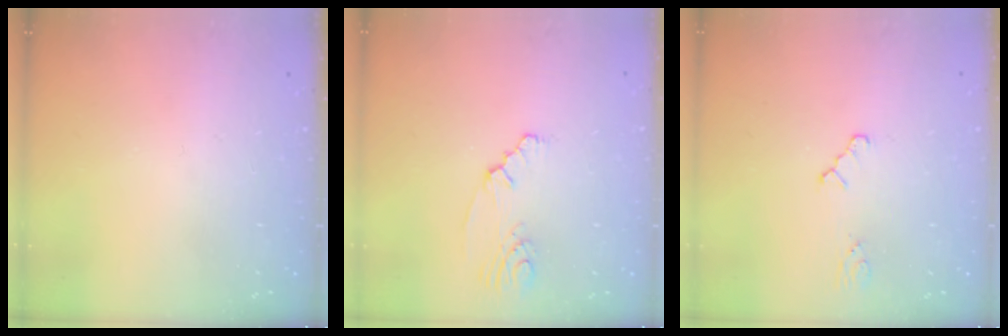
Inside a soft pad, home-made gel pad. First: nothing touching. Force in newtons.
{"total": 2.4, "press": 2.1, "slide": 1.2}
{"total": 1.6, "press": 1.6, "slide": 0.3}